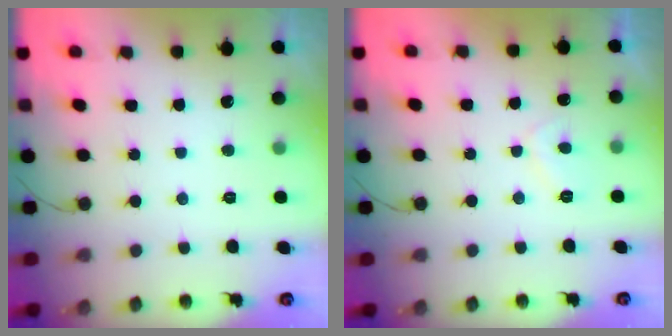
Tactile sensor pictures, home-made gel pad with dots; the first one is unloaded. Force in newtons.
{"total": 3.4, "press": 3.3, "slide": 0.8}